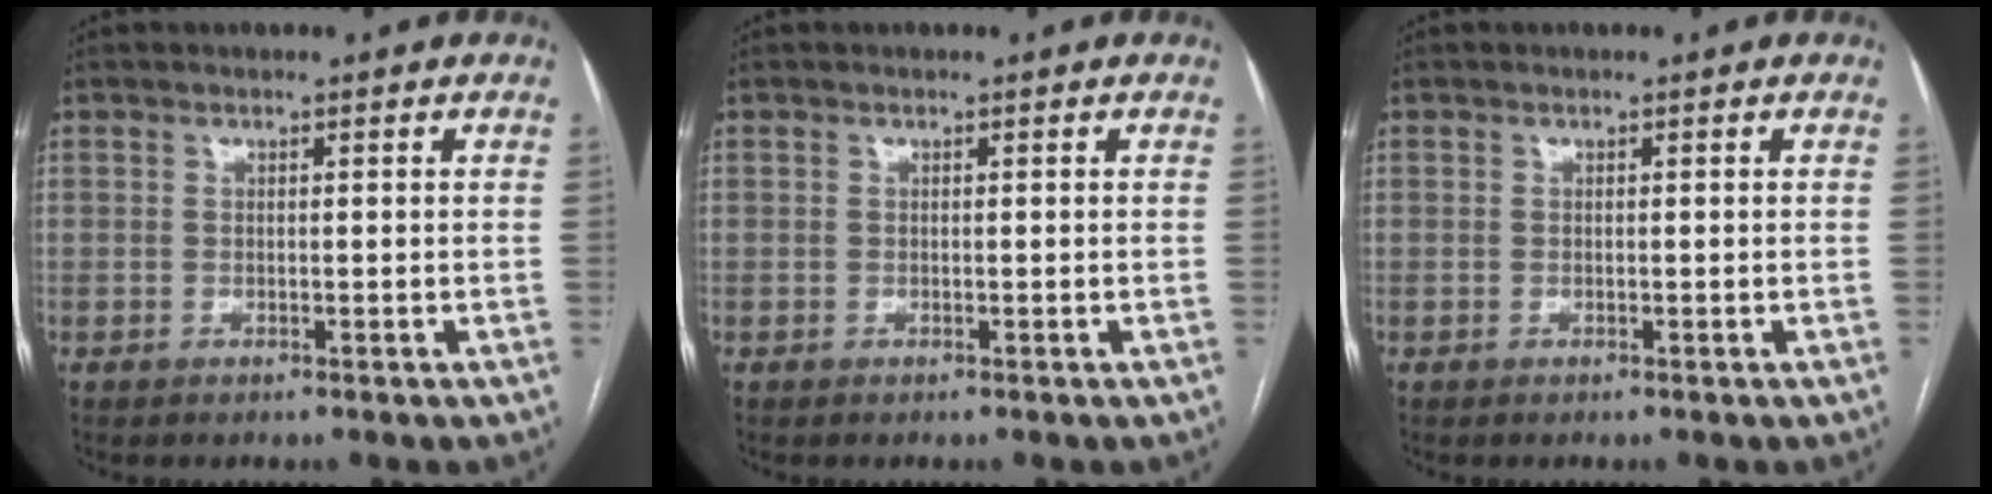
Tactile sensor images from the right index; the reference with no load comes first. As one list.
[{"total": 0.0}, {"total": 0.0}]